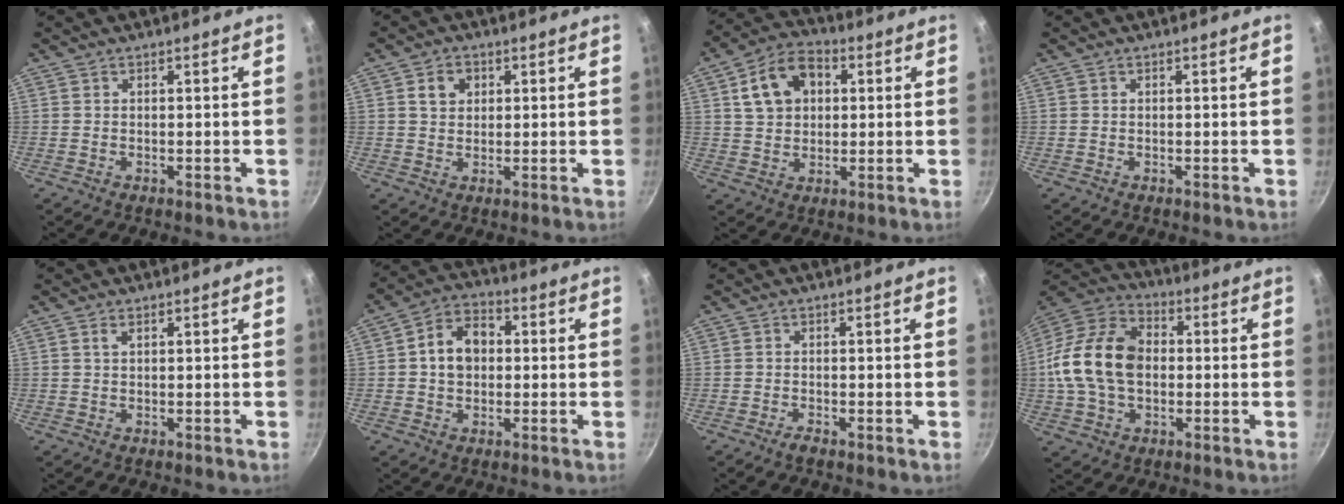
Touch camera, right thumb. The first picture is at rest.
{"total": 4.2, "force": [1.3, 3.4, 2.1], "torque": [-0.016, 0.003, 0.021]}
{"total": 11.7, "force": [3.2, 8.5, 7.4], "torque": [-0.104, 0.017, 0.044]}
{"total": 0.0}
{"total": 1.1, "force": [0.5, 0.6, 0.8], "torque": [-0.013, 0.001, 0.008]}
{"total": 9.1, "force": [0.7, 6.9, 5.8], "torque": [-0.066, 0.020, -0.001]}
{"total": 1.1, "force": [-0.8, 0.3, 0.7], "torque": [-0.017, 0.003, -0.020]}
{"total": 17.9, "force": [-0.1, 12.5, 12.8], "torque": [-0.223, 0.033, -0.016]}